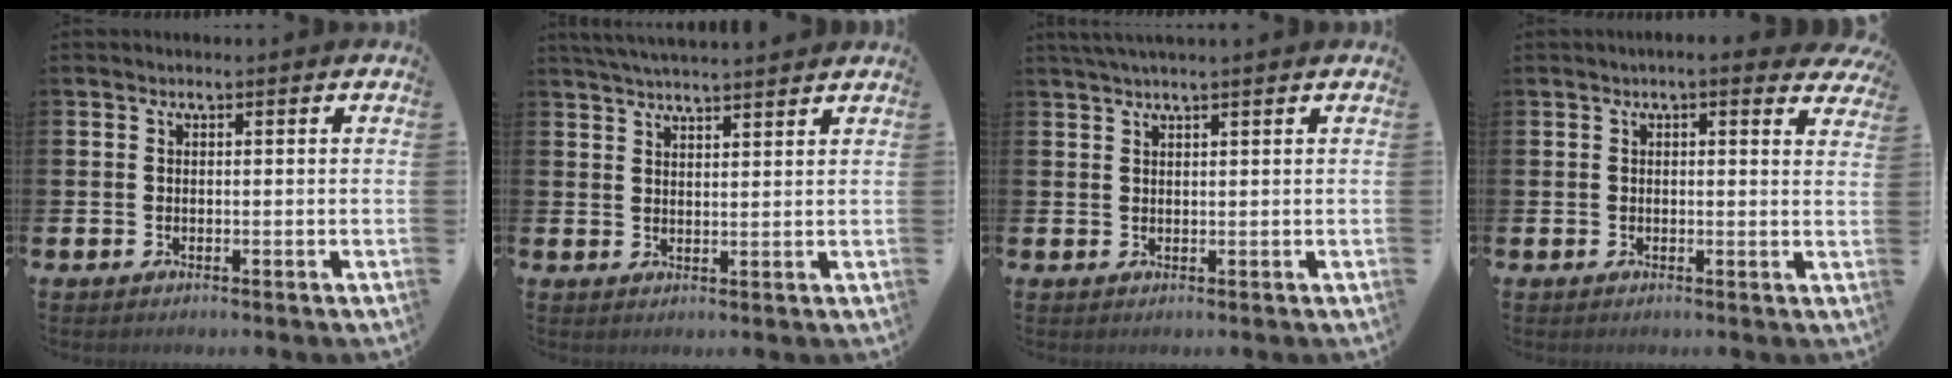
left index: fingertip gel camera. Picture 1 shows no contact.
{"total": 4.1, "force": [4.0, -0.1, 0.7], "torque": [-0.023, -0.014, 0.073]}
{"total": 1.7, "force": [1.5, -0.3, 0.8], "torque": [-0.023, 0.003, 0.029]}
{"total": 1.9, "force": [1.8, 0.1, 0.7], "torque": [-0.006, -0.009, 0.029]}